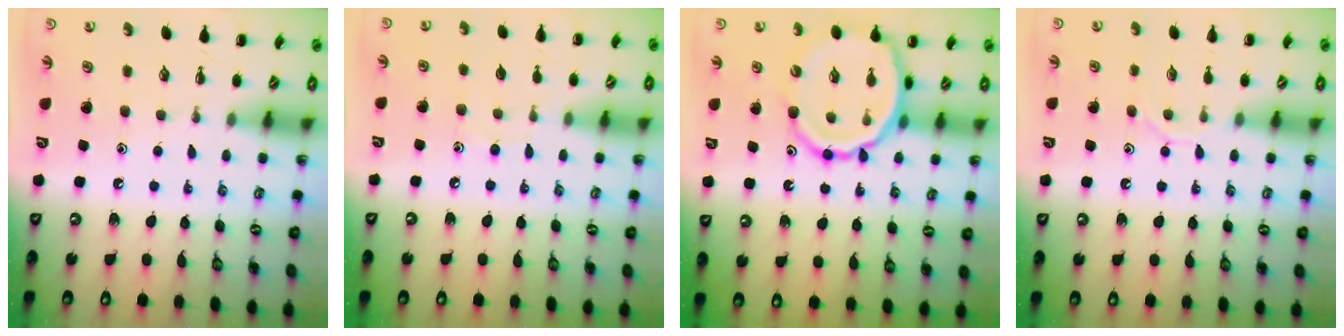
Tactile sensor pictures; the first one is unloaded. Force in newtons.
{"total": 4.2, "press": 3.8, "slide": 1.7}
{"total": 13.4, "press": 13.0, "slide": 3.0}
{"total": 7.6, "press": 7.5, "slide": 1.2}